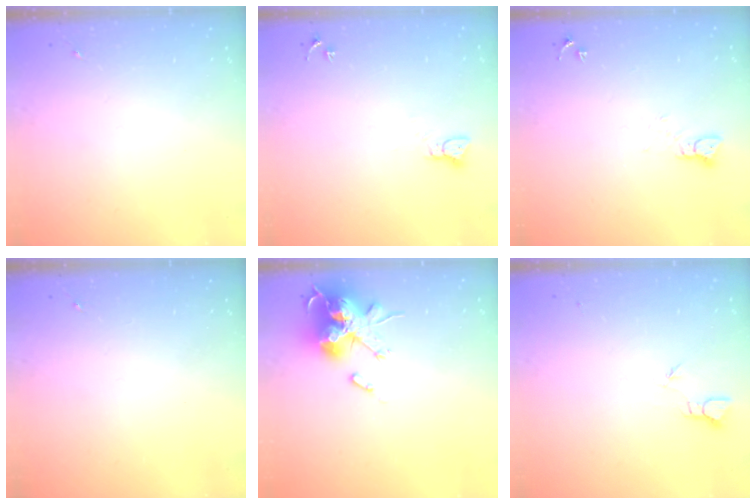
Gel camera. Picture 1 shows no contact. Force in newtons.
{"total": 2.3, "press": 2.3, "slide": 0.2}
{"total": 3.3, "press": 3.3, "slide": 0.3}
{"total": 0.0}
{"total": 18.9, "press": 18.9, "slide": 0.2}
{"total": 2.4, "press": 2.4, "slide": 0.2}